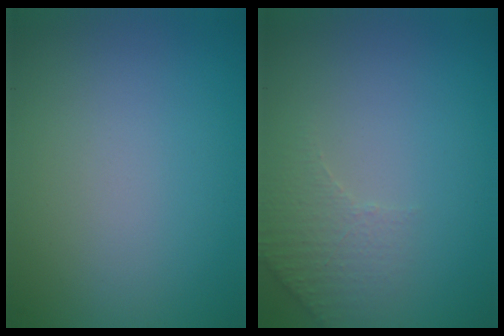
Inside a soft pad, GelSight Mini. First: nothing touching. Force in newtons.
{"total": 2.3, "press": 2.3, "slide": 0.6}